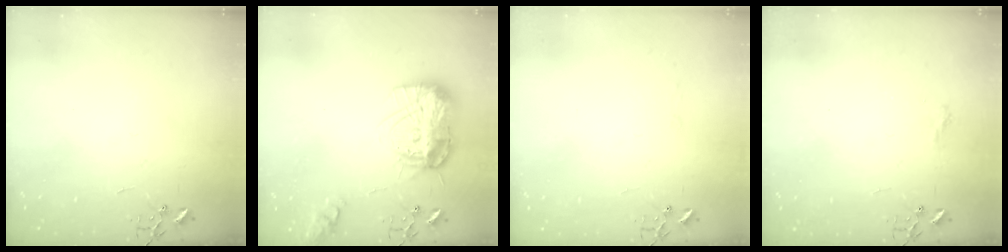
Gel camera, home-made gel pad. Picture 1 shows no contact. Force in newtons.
{"total": 16.5, "press": 16.4, "slide": 1.5}
{"total": 2.6, "press": 2.6, "slide": 0.5}
{"total": 7.0, "press": 7.0, "slide": 0.8}